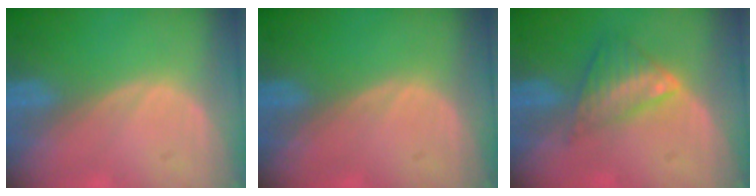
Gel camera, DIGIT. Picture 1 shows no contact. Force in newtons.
{"total": 0.0}
{"total": 6.0, "press": 5.2, "slide": 3.0}